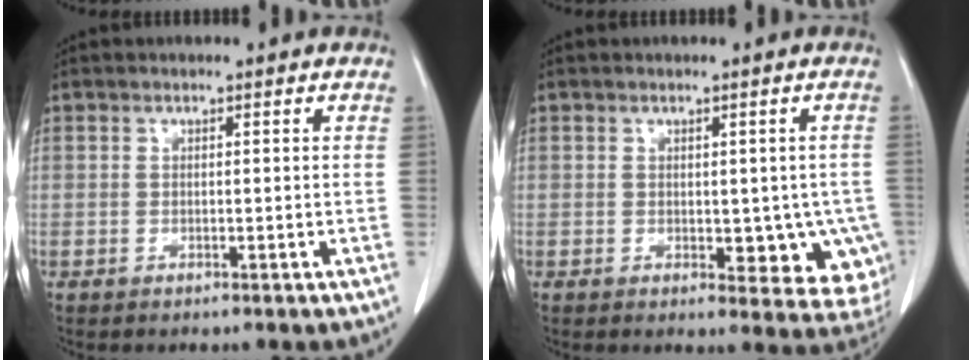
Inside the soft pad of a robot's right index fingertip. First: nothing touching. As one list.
[{"total": 9.2, "force": [-2.0, 5.0, 7.5], "torque": [-0.065, -0.002, -0.018]}]